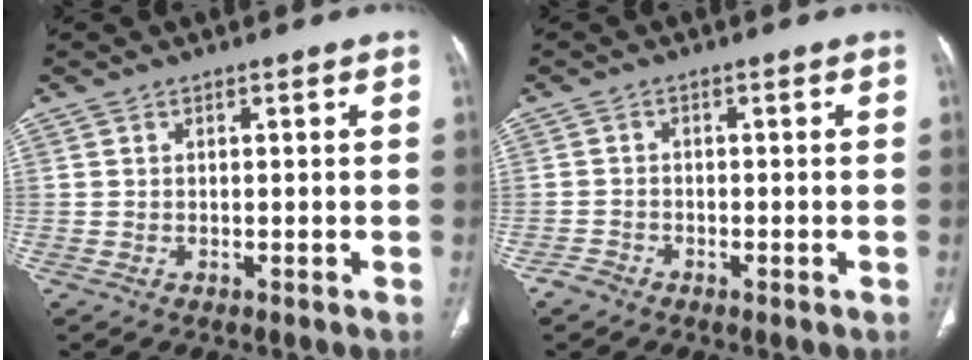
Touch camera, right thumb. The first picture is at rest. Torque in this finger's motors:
{"motor_torque": [0.83, 0.37, 0.06, -0.28, 0.02]}